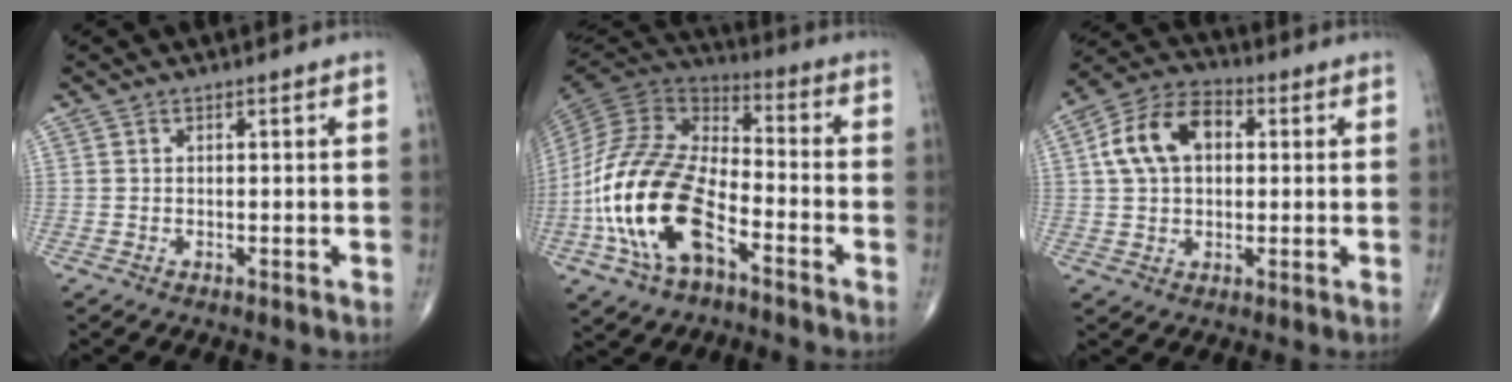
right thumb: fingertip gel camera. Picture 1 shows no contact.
{"total": 20.9, "force": [-7.7, 10.7, 16.2], "torque": [-0.320, 0.049, -0.146]}
{"total": 11.9, "force": [2.2, 8.0, 8.6], "torque": [-0.148, 0.024, 0.031]}